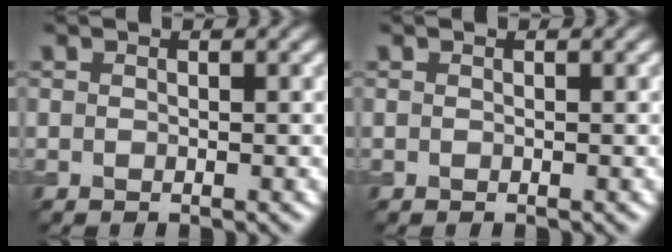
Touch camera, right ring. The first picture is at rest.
{"total": 0.0}